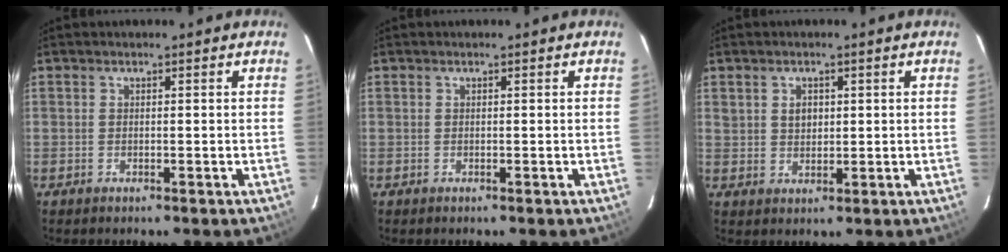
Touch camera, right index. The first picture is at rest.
{"total": 0.0}
{"total": 3.0, "force": [0.9, 2.3, 1.6], "torque": [-0.023, 0.006, 0.018]}